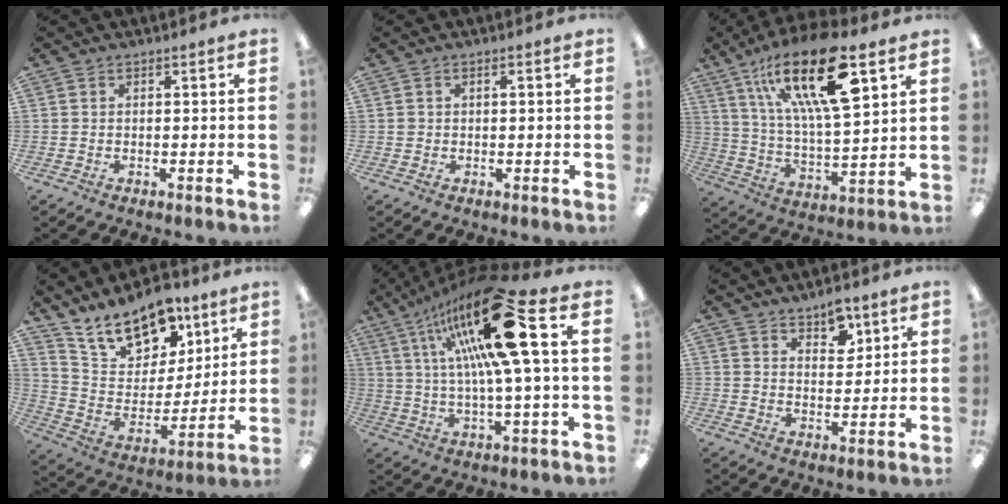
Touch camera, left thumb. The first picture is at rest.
{"total": 0.9, "force": [0.1, 0.8, 0.5], "torque": [-0.009, 0.006, -0.001]}
{"total": 23.3, "force": [12.7, 7.9, 17.9], "torque": [-0.316, -0.058, 0.205]}
{"total": 15.9, "force": [12.3, 8.1, 6.0], "torque": [-0.111, -0.077, 0.227]}
{"total": 24.0, "force": [8.9, 4.6, 21.8], "torque": [-0.388, -0.040, 0.127]}
{"total": 6.3, "force": [4.8, 3.2, 2.4], "torque": [-0.021, -0.028, 0.082]}